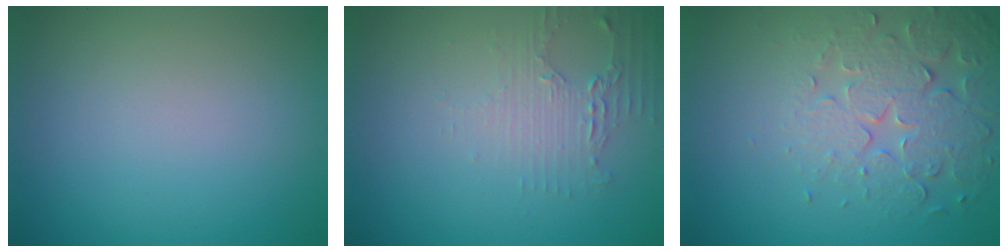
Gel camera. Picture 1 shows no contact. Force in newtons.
{"total": 2.1, "press": 2.0, "slide": 0.4}
{"total": 5.0, "press": 4.1, "slide": 2.9}